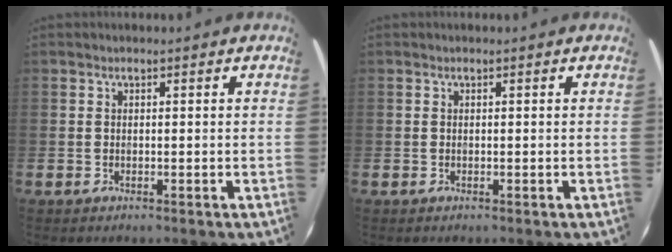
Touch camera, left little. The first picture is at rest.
{"total": 0.0}